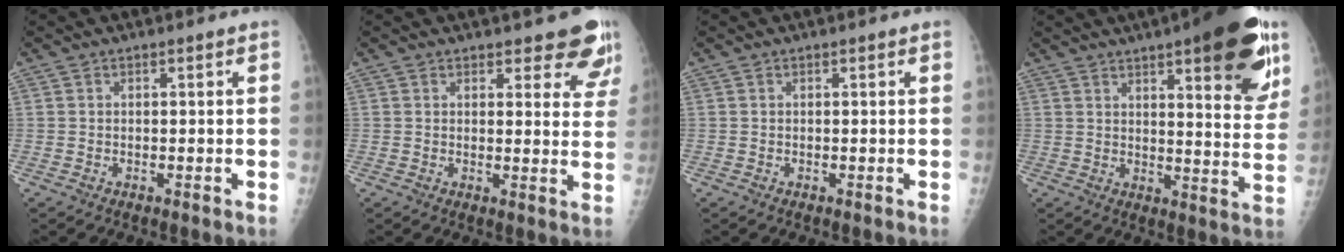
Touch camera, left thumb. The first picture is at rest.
{"total": 8.6, "force": [7.1, 3.1, 3.7], "torque": [-0.002, -0.040, 0.065]}
{"total": 0.0}
{"total": 20.7, "force": [11.2, 5.7, 16.4], "torque": [-0.187, -0.042, 0.148]}